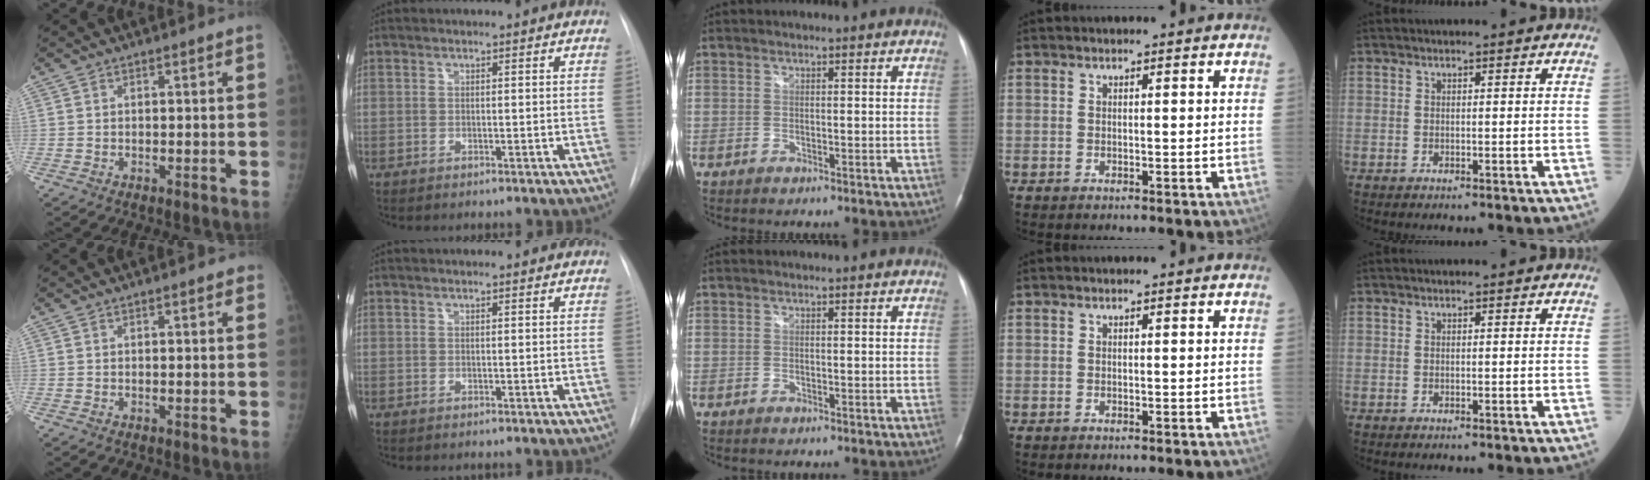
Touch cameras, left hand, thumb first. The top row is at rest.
{"thumb": {"total": 1.2, "force": [0.7, 0.4, 1.0], "torque": [-0.012, 0.000, 0.006]}, "index": {"total": 1.7, "force": [1.6, 0.2, 0.5], "torque": [-0.012, 0.013, 0.017]}}